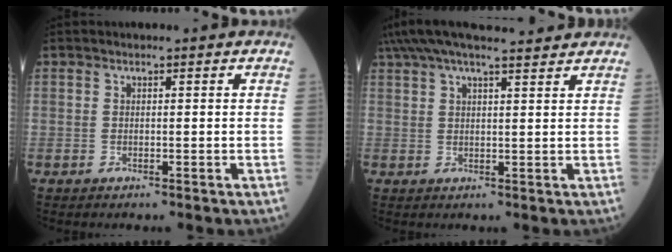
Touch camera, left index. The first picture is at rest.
{"total": 12.9, "force": [11.4, 1.3, 5.9], "torque": [-0.109, 0.046, 0.169]}